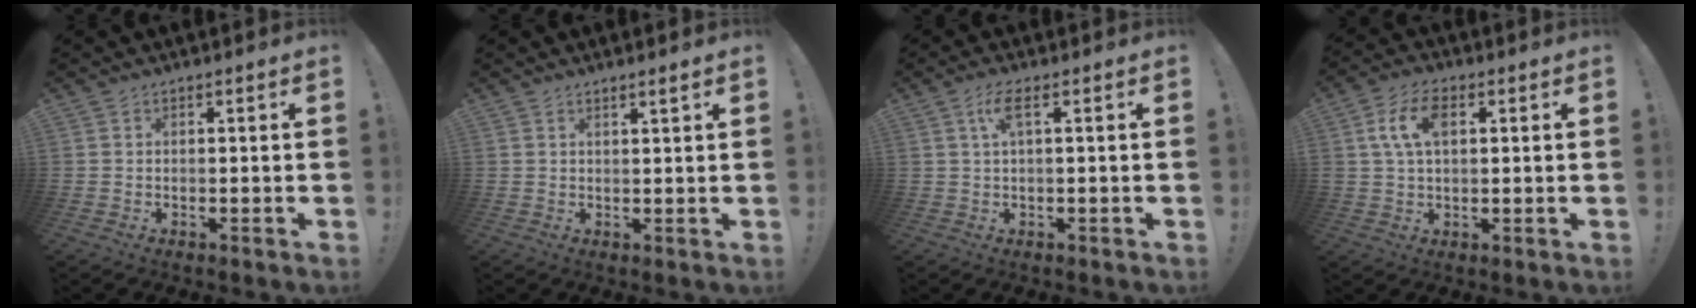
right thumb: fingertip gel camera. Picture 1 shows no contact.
{"total": 1.9, "force": [1.4, -0.2, 1.3], "torque": [-0.012, -0.009, 0.022]}
{"total": 4.4, "force": [1.2, 0.8, 4.2], "torque": [-0.078, 0.001, 0.018]}
{"total": 8.6, "force": [2.4, 5.1, 6.6], "torque": [-0.117, 0.007, 0.045]}